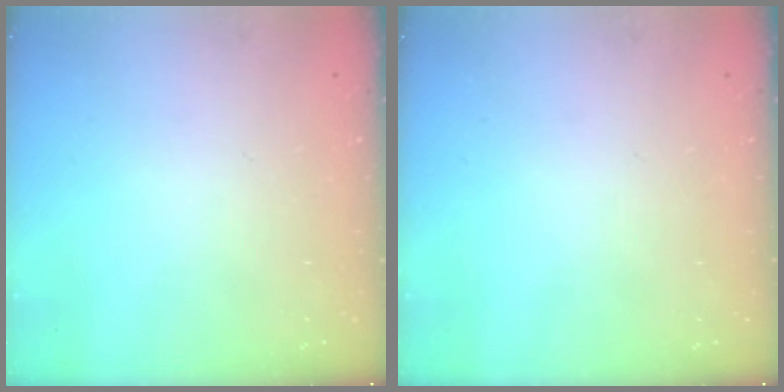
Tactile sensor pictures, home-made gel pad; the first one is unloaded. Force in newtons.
{"total": 0.0}